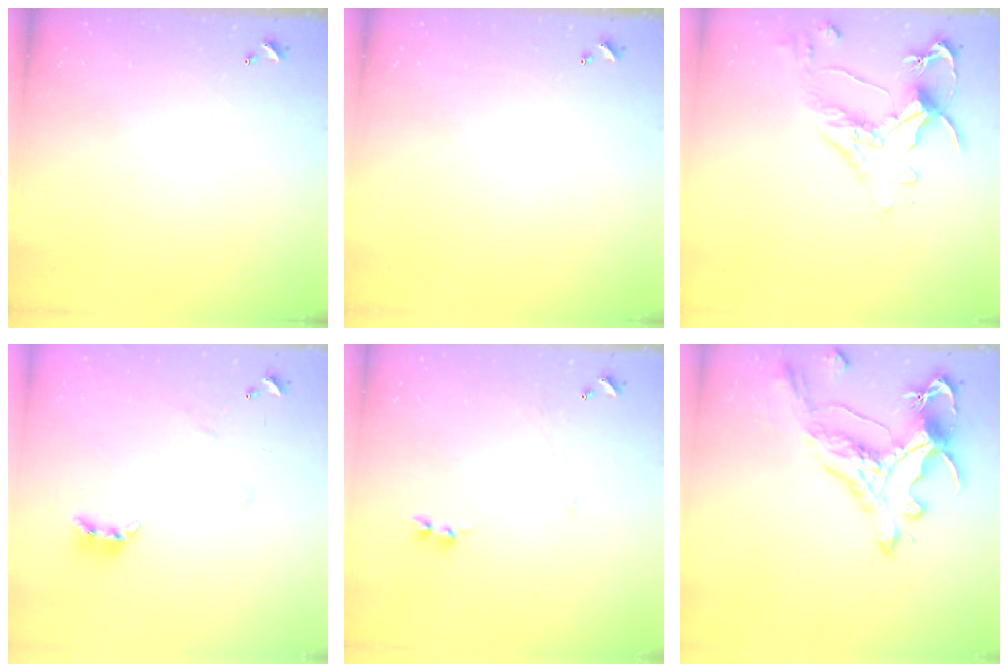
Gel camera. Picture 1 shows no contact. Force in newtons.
{"total": 0.0}
{"total": 2.5, "press": 2.1, "slide": 1.2}
{"total": 3.7, "press": 3.6, "slide": 0.9}
{"total": 3.8, "press": 3.7, "slide": 0.6}
{"total": 3.8, "press": 3.4, "slide": 1.7}